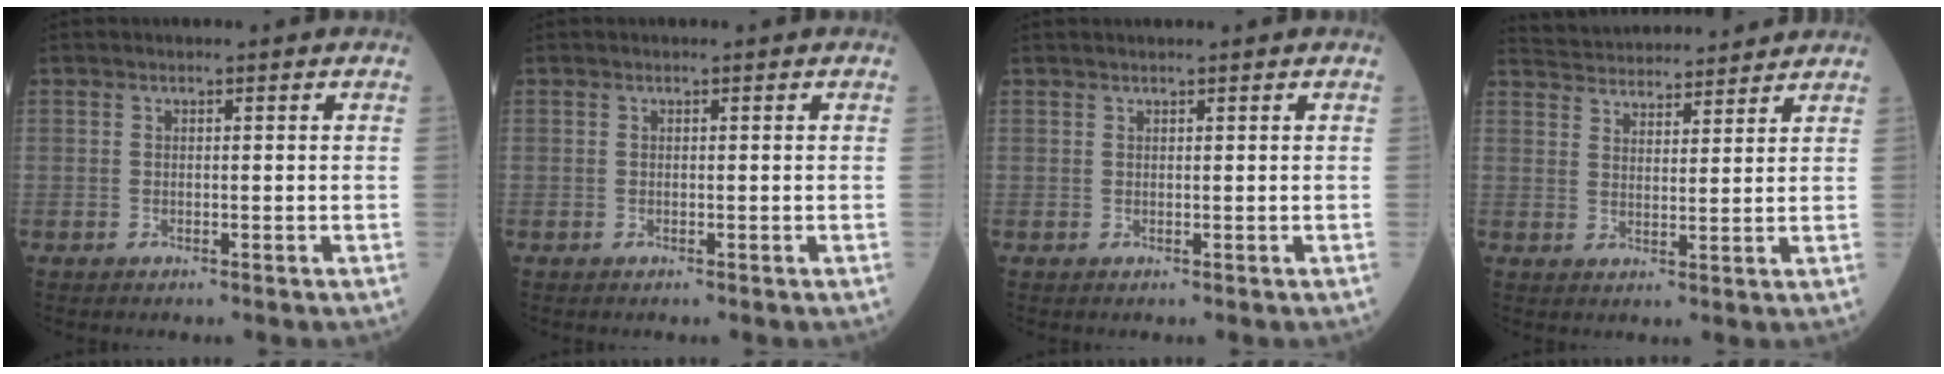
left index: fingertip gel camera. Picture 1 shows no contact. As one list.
[{"total": 0.0}, {"total": 1.3, "force": [1.2, 0.0, 0.5], "torque": [-0.006, 0.021, 0.024]}, {"total": 13.2, "force": [12.7, 1.9, 3.0], "torque": [-0.053, 0.030, 0.188]}]